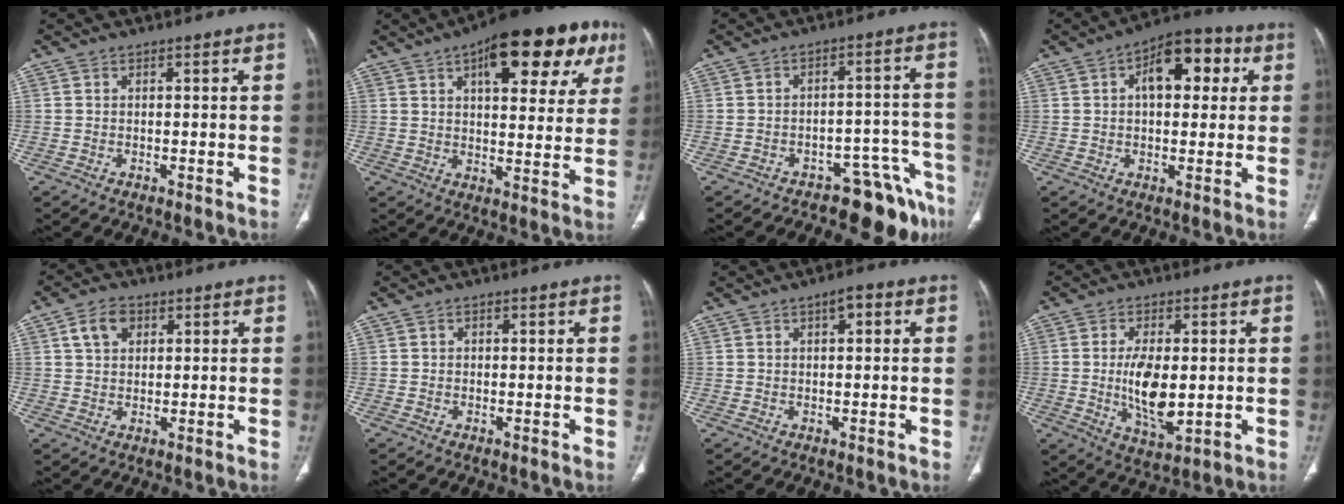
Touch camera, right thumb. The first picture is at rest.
{"total": 23.1, "force": [10.9, 9.1, 18.3], "torque": [-0.218, -0.004, 0.148]}
{"total": 9.5, "force": [-7.6, 4.4, 3.7], "torque": [0.001, 0.092, -0.105]}
{"total": 12.5, "force": [3.5, 6.8, 9.9], "torque": [-0.112, 0.019, 0.045]}
{"total": 5.3, "force": [2.1, 3.8, 3.0], "torque": [-0.038, 0.001, 0.036]}
{"total": 0.6, "force": [0.2, 0.5, 0.2], "torque": [0.003, 0.001, 0.001]}
{"total": 3.4, "force": [1.3, 1.4, 2.7], "torque": [-0.033, 0.002, 0.015]}
{"total": 10.5, "force": [-0.1, 4.9, 9.2], "torque": [-0.158, -0.019, 0.006]}